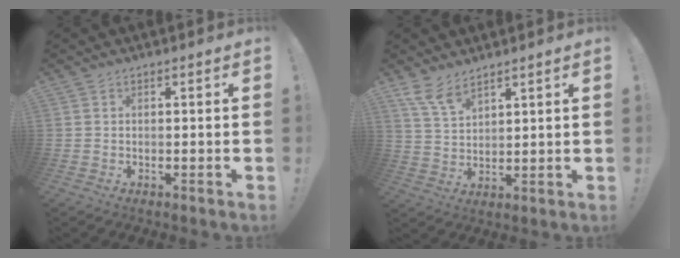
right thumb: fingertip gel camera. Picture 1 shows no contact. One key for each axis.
{"total": 7.1, "fx": 5.7, "fy": 2.5, "fz": 3.5, "tx": -0.077, "ty": -0.027, "tz": 0.109}